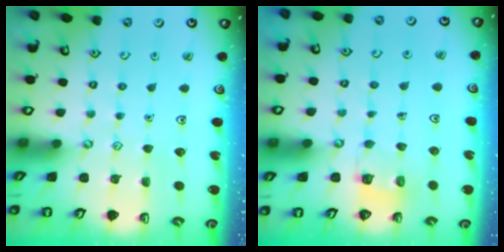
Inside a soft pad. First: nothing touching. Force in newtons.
{"total": 5.8, "press": 5.8, "slide": 0.3}